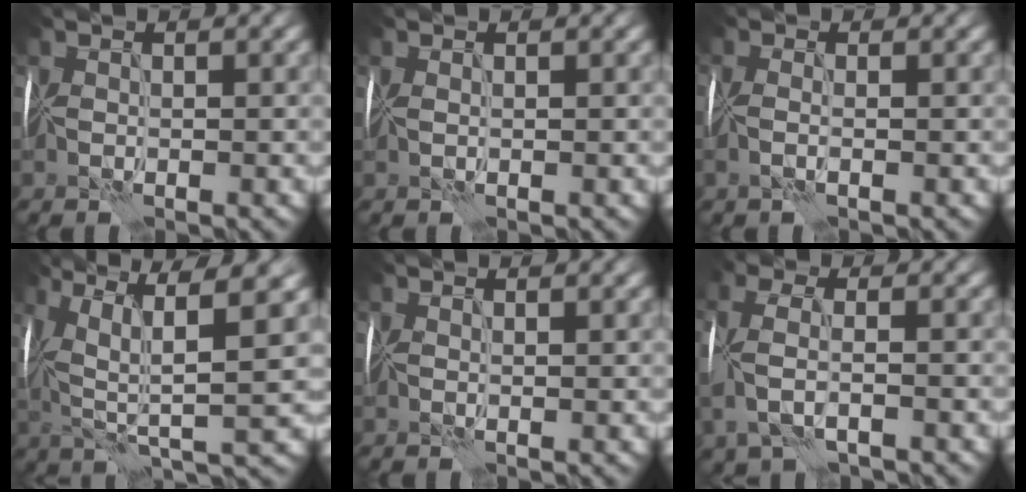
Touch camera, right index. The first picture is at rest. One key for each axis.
{"total": 0.7, "fx": 0.5, "fy": 0.2, "fz": 0.5, "tx": -0.011, "ty": 0.003, "tz": 0.011}
{"total": 1.1, "fx": -0.6, "fy": -0.1, "fz": 1.0, "tx": -0.027, "ty": -0.006, "tz": -0.017}
{"total": 9.5, "fx": 3.2, "fy": 2.3, "fz": 8.6, "tx": -0.171, "ty": 0.016, "tz": 0.058}
{"total": 1.2, "fx": 1.0, "fy": 0.0, "fz": 0.7, "tx": -0.007, "ty": 0.003, "tz": 0.011}
{"total": 4.1, "fx": -0.8, "fy": 1.6, "fz": 3.7, "tx": -0.101, "ty": -0.001, "tz": -0.021}